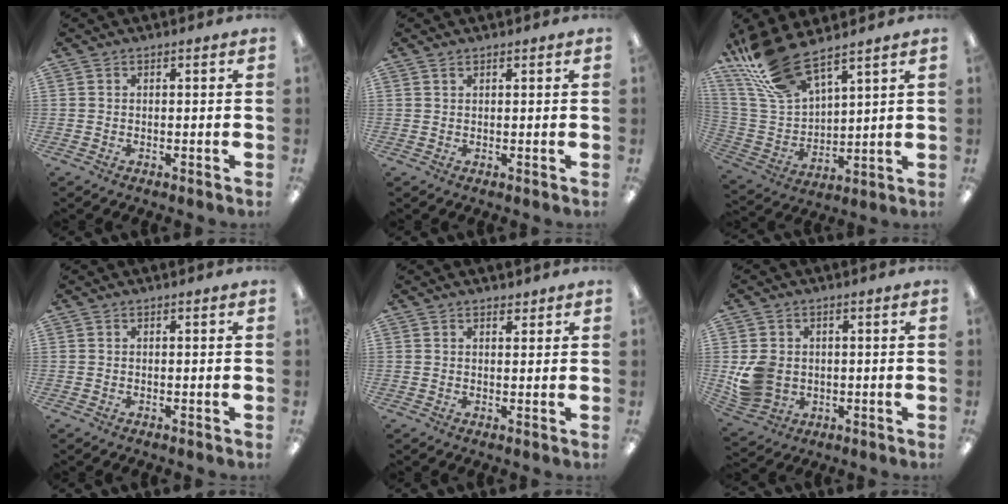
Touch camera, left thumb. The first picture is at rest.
{"total": 0.8, "force": [0.6, 0.3, 0.4], "torque": [-0.009, 0.002, 0.012]}
{"total": 16.8, "force": [13.3, 5.6, 8.7], "torque": [-0.208, -0.064, 0.242]}
{"total": 0.0}
{"total": 1.7, "force": [1.4, 0.8, 0.5], "torque": [-0.002, -0.004, 0.025]}
{"total": 8.0, "force": [-0.2, 7.0, 4.0], "torque": [-0.080, 0.012, 0.002]}